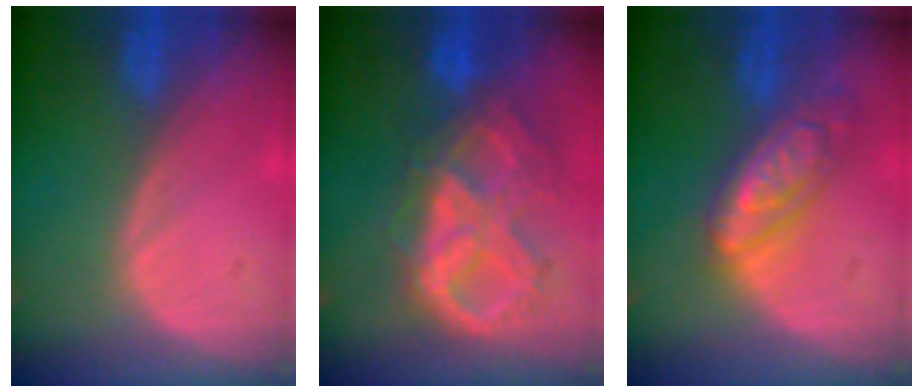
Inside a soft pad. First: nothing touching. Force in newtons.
{"total": 10.5, "press": 8.9, "slide": 5.5}
{"total": 7.3, "press": 7.3, "slide": 0.5}